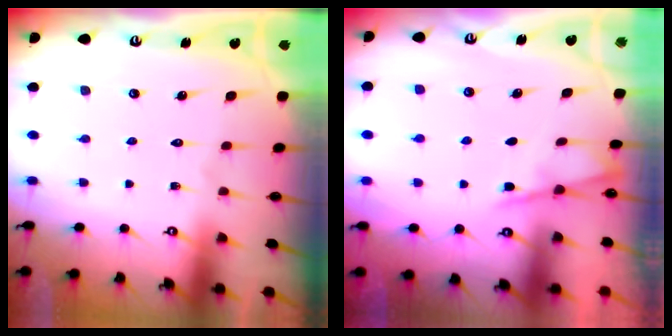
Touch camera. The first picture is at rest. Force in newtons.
{"total": 4.6, "press": 4.6, "slide": 0.5}